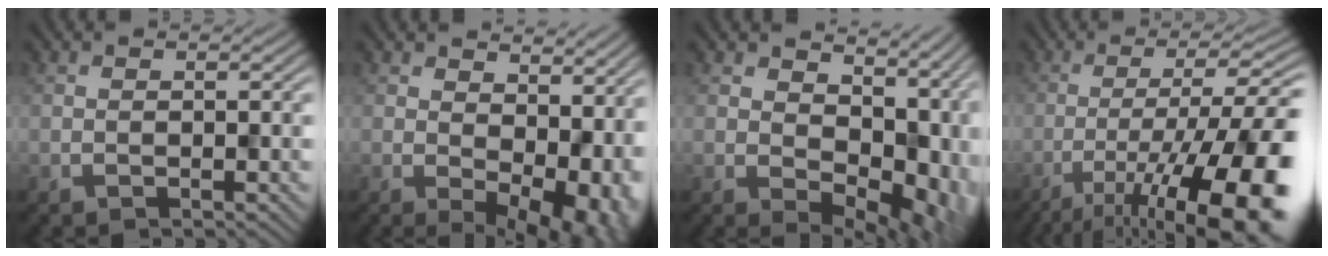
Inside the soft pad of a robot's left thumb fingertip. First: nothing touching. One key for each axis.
{"total": 11.1, "fx": 0.7, "fy": 7.1, "fz": 8.6, "tx": -0.096, "ty": -0.029, "tz": 0.057}
{"total": 11.0, "fx": 2.4, "fy": 6.9, "fz": 8.3, "tx": -0.110, "ty": -0.021, "tz": 0.072}
{"total": 16.3, "fx": -8.2, "fy": 4.8, "fz": 13.2, "tx": -0.183, "ty": -0.007, "tz": -0.121}